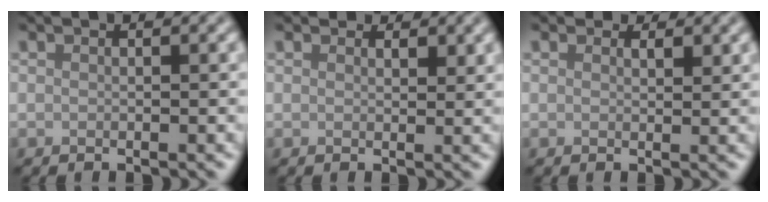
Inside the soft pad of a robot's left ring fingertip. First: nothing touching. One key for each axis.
{"total": 1.4, "fx": 1.0, "fy": 0.7, "fz": 0.6, "tx": -0.008, "ty": -0.003, "tz": 0.016}
{"total": 1.0, "fx": 0.7, "fy": 0.5, "fz": 0.4, "tx": -0.004, "ty": -0.003, "tz": 0.011}